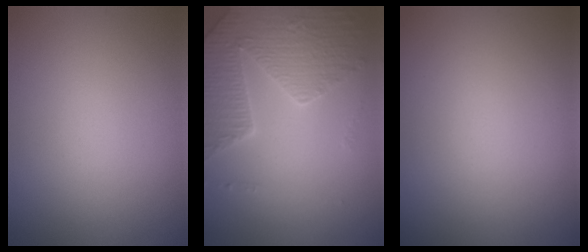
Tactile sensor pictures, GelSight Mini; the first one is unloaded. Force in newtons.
{"total": 4.4, "press": 4.0, "slide": 1.8}
{"total": 0.0}